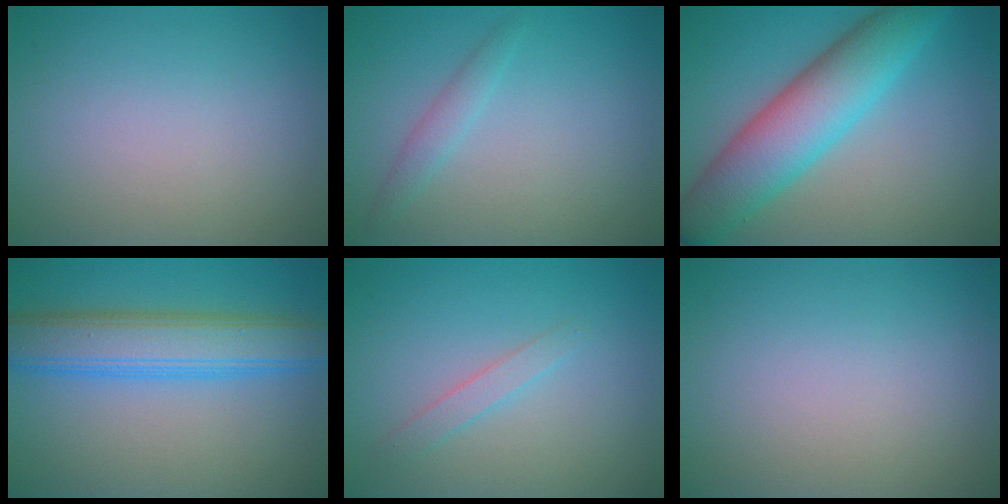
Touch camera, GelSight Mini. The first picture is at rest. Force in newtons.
{"total": 1.4, "press": 1.4, "slide": 0.0}
{"total": 8.3, "press": 8.3, "slide": 0.3}
{"total": 6.5, "press": 6.5, "slide": 0.1}
{"total": 1.4, "press": 1.4, "slide": 0.1}
{"total": 0.0}